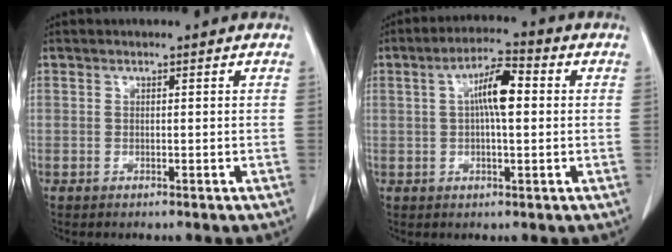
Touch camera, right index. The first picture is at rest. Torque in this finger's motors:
{"motor_torque": [1.39, 0.05, 0.55, 0.18]}